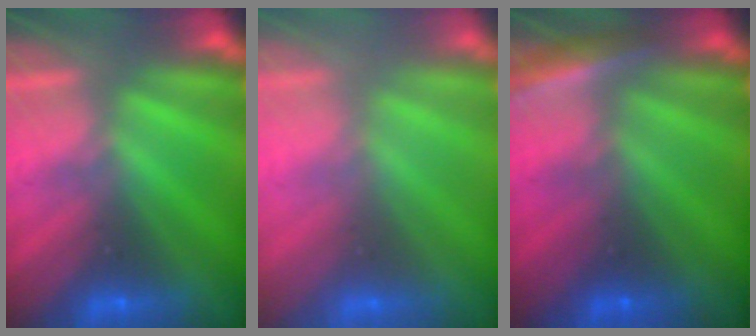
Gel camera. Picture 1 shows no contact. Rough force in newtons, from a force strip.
{"total": 2.7}
{"total": 2.9}